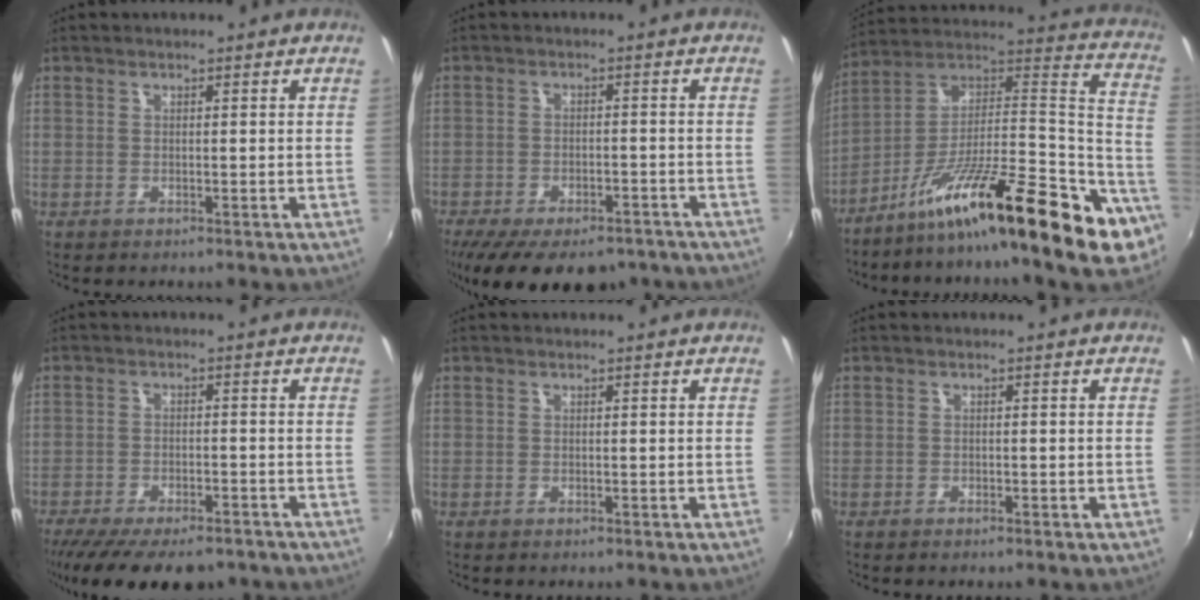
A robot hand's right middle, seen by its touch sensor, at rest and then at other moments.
{"total": 16.3, "force": [-11.8, 6.7, 9.0], "torque": [-0.179, -0.041, -0.170]}
{"total": 26.8, "force": [-13.8, 4.8, 22.4], "torque": [-0.299, -0.008, -0.234]}
{"total": 13.9, "force": [-10.9, 4.2, 7.6], "torque": [-0.156, -0.045, -0.168]}
{"total": 0.0}
{"total": 0.7, "force": [-0.5, 0.2, 0.3], "torque": [-0.006, 0.000, -0.010]}